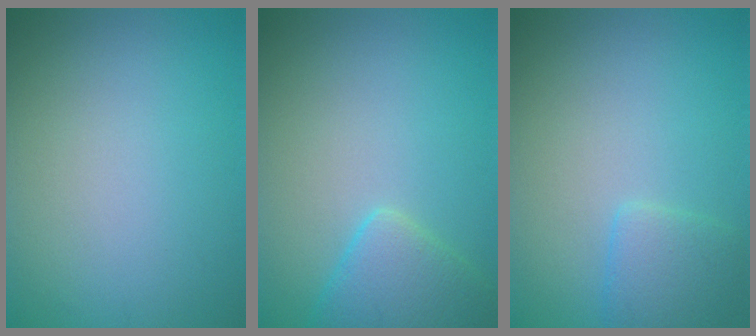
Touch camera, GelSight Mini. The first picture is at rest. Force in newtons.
{"total": 3.7, "press": 3.7, "slide": 0.3}
{"total": 2.2, "press": 2.2, "slide": 0.1}